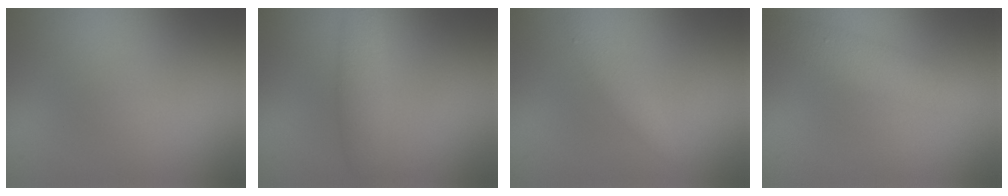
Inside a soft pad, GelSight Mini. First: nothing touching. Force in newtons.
{"total": 2.7, "press": 2.7, "slide": 0.1}
{"total": 1.6, "press": 1.6, "slide": 0.1}
{"total": 3.2, "press": 3.2, "slide": 0.1}